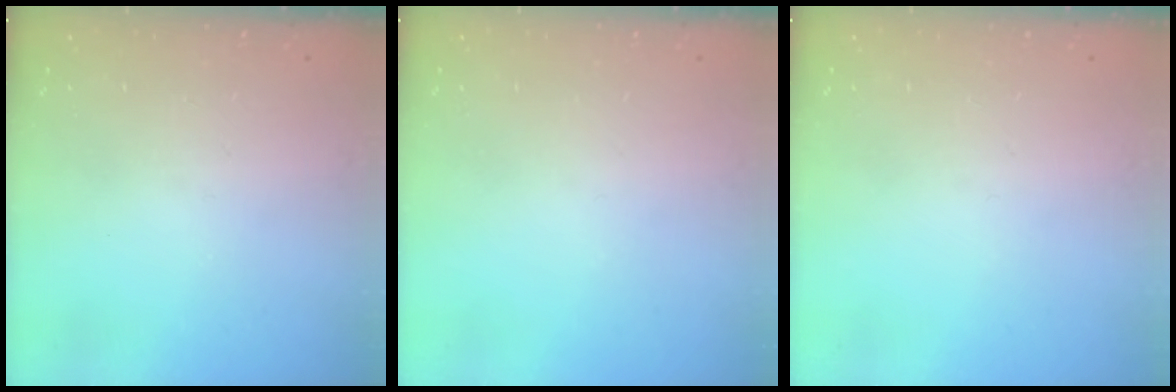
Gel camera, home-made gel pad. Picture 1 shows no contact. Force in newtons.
{"total": 0.0}
{"total": 0.0}